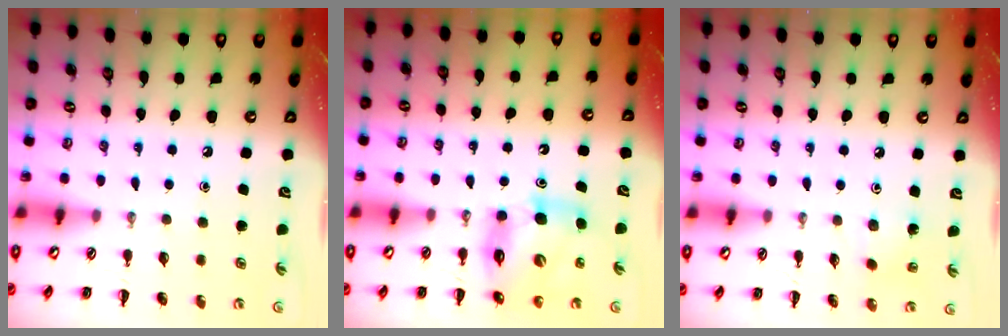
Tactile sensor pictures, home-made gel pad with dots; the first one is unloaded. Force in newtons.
{"total": 9.3, "press": 9.0, "slide": 2.2}
{"total": 3.4, "press": 3.3, "slide": 1.1}